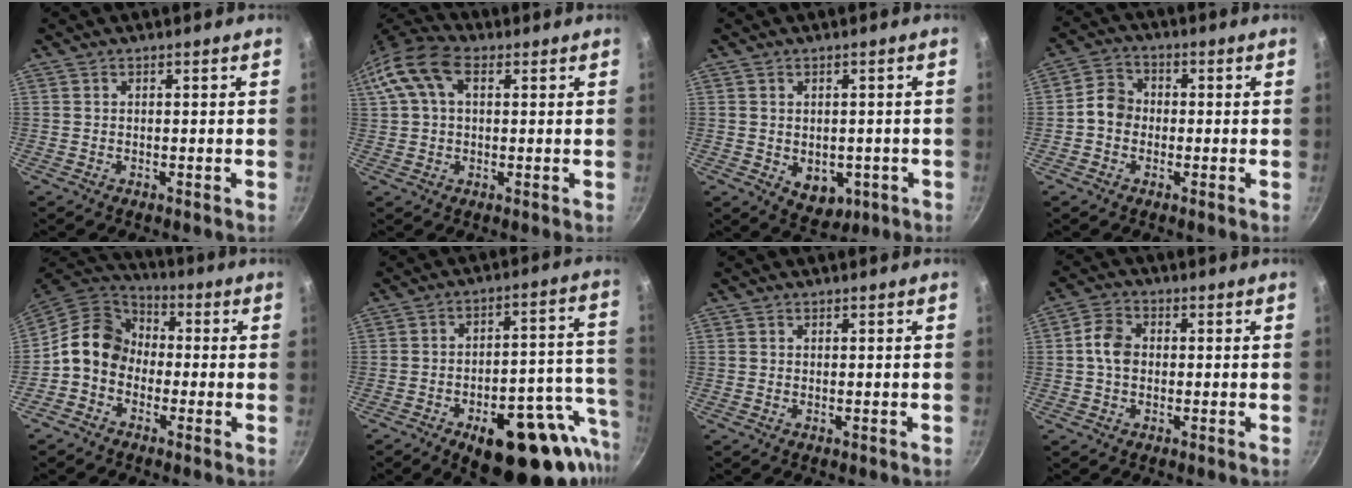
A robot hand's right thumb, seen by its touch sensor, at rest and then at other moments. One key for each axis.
{"total": 13.4, "fx": 4.1, "fy": 8.4, "fz": 9.6, "tx": -0.199, "ty": 0.031, "tz": 0.062}
{"total": 6.5, "fx": -1.4, "fy": 4.8, "fz": 4.1, "tx": -0.032, "ty": -0.001, "tz": -0.004}
{"total": 5.6, "fx": -0.8, "fy": 4.8, "fz": 2.7, "tx": -0.021, "ty": 0.018, "tz": -0.029}
{"total": 11.1, "fx": -1.5, "fy": 9.2, "fz": 6.0, "tx": -0.070, "ty": 0.040, "tz": -0.054}
{"total": 24.0, "fx": -11.3, "fy": 11.1, "fz": 18.0, "tx": -0.172, "ty": 0.048, "tz": -0.144}
{"total": 0.0}
{"total": 5.5, "fx": 0.0, "fy": 4.1, "fz": 3.6, "tx": -0.057, "ty": 0.015, "tz": -0.009}